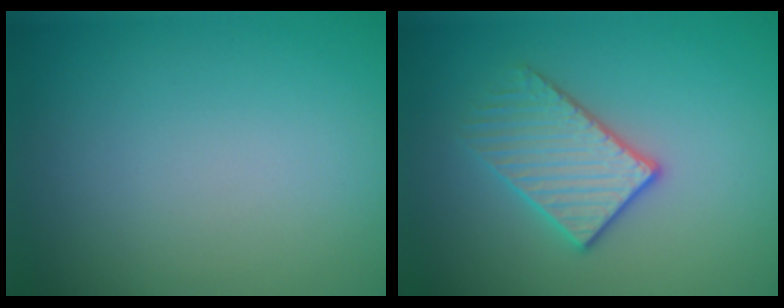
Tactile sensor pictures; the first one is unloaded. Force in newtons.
{"total": 3.0, "press": 2.9, "slide": 0.8}